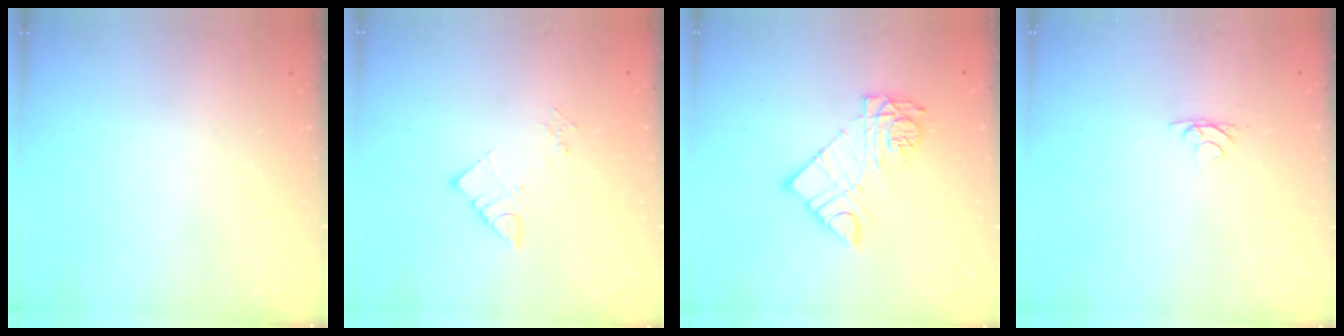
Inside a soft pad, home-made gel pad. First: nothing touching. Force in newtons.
{"total": 4.9, "press": 4.9, "slide": 0.2}
{"total": 11.4, "press": 11.3, "slide": 0.9}
{"total": 2.8, "press": 2.8, "slide": 0.5}